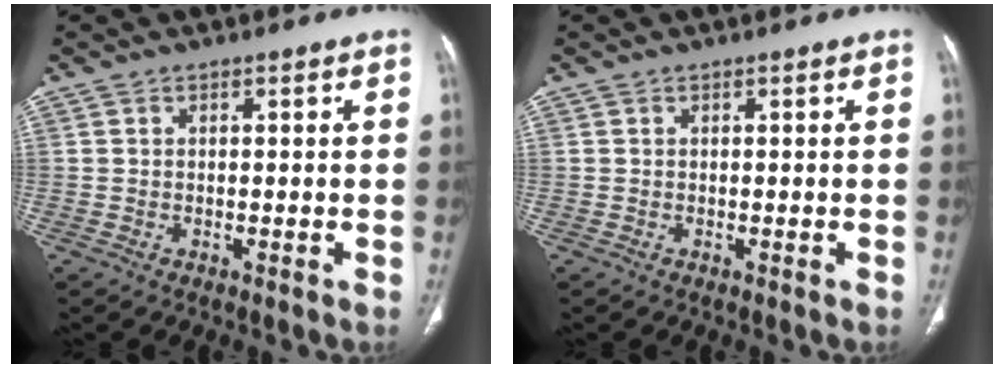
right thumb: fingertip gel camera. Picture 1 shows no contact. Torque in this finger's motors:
{"motor_torque": [-0.02, 0.02, -0.06, 0.05, 0.00]}